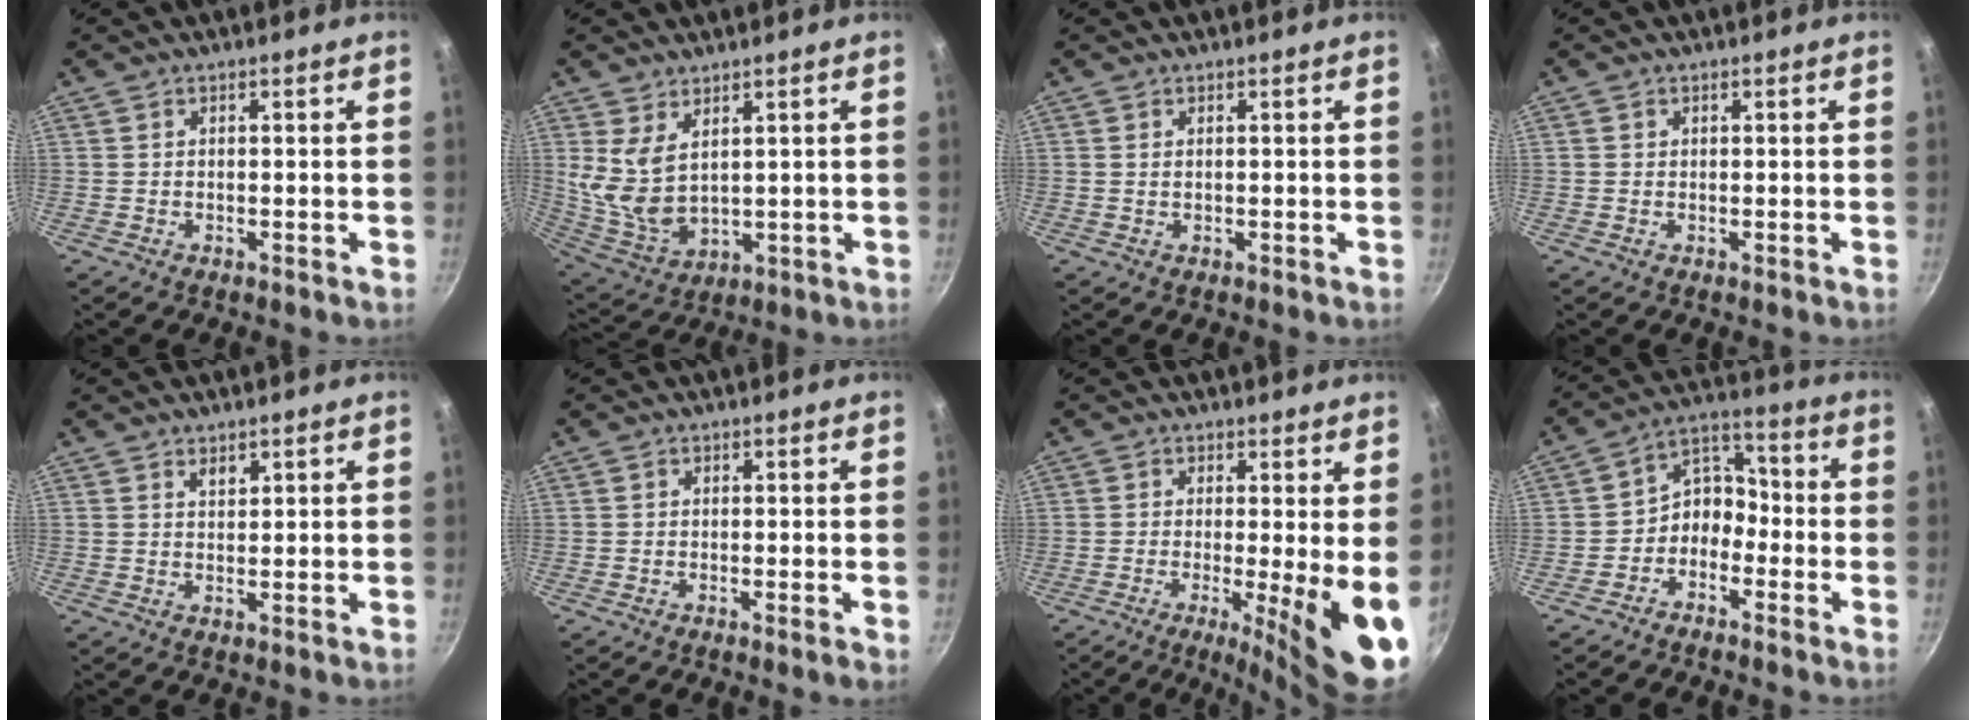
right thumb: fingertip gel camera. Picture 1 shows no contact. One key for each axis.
{"total": 9.3, "fx": 3.5, "fy": 5.3, "fz": 6.7, "tx": -0.125, "ty": -0.043, "tz": 0.086}
{"total": 0.7, "fx": 0.2, "fy": 0.5, "fz": 0.4, "tx": -0.007, "ty": 0.002, "tz": 0.003}
{"total": 0.6, "fx": 0.2, "fy": 0.6, "fz": 0.1, "tx": 0.002, "ty": 0.002, "tz": 0.001}
{"total": 1.8, "fx": 1.2, "fy": 1.0, "fz": 1.0, "tx": -0.010, "ty": -0.008, "tz": 0.020}
{"total": 1.1, "fx": -0.4, "fy": -0.2, "fz": 1.1, "tx": -0.021, "ty": -0.003, "tz": -0.010}
{"total": 11.4, "fx": -1.4, "fy": 2.0, "fz": 11.1, "tx": -0.138, "ty": -0.022, "tz": -0.018}
{"total": 7.4, "fx": -3.2, "fy": 5.6, "fz": 3.6, "tx": -0.027, "ty": 0.058, "tz": -0.074}